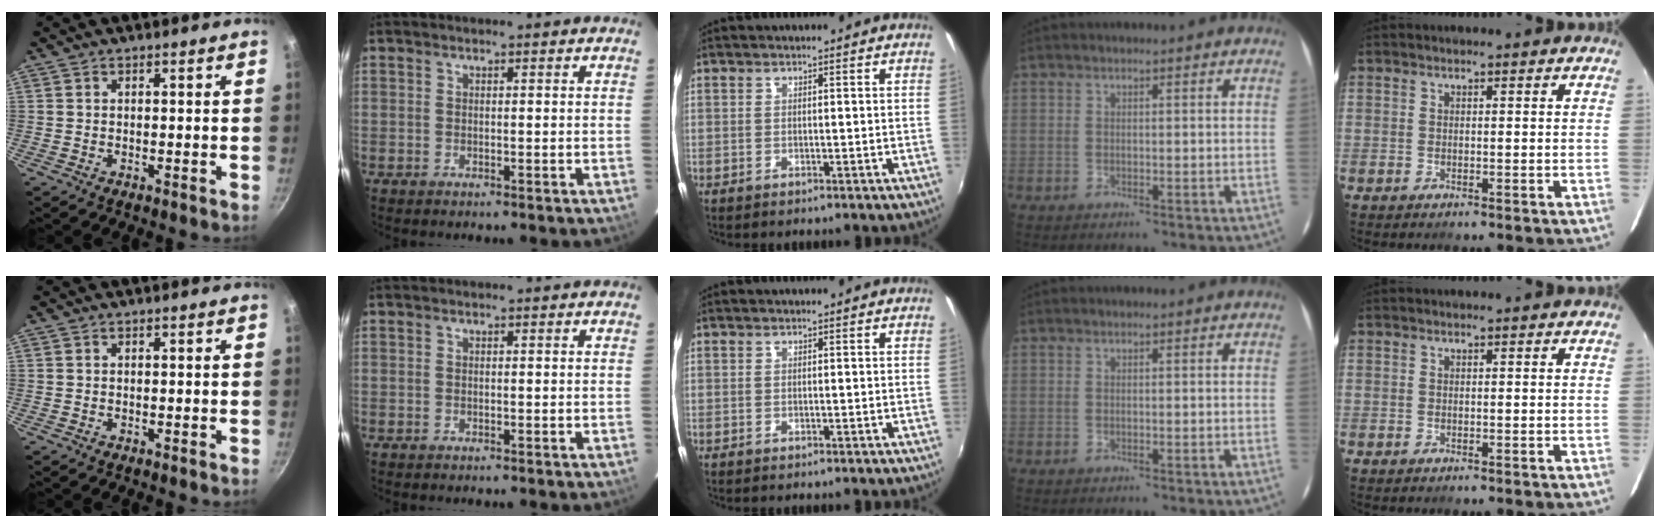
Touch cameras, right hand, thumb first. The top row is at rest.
{}